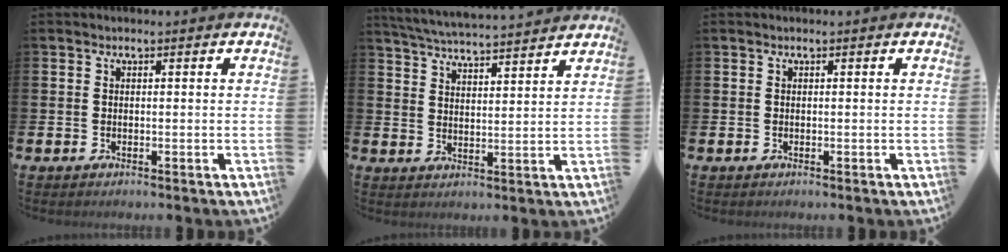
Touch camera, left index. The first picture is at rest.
{"total": 5.3, "force": [5.2, -0.1, 0.7], "torque": [-0.033, -0.037, 0.090]}
{"total": 0.0}